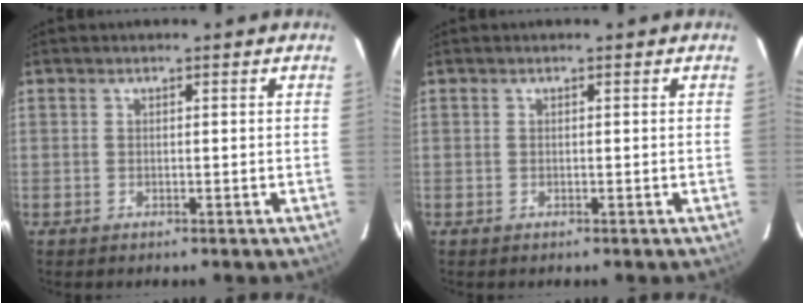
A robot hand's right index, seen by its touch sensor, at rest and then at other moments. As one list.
[{"total": 0.0}]